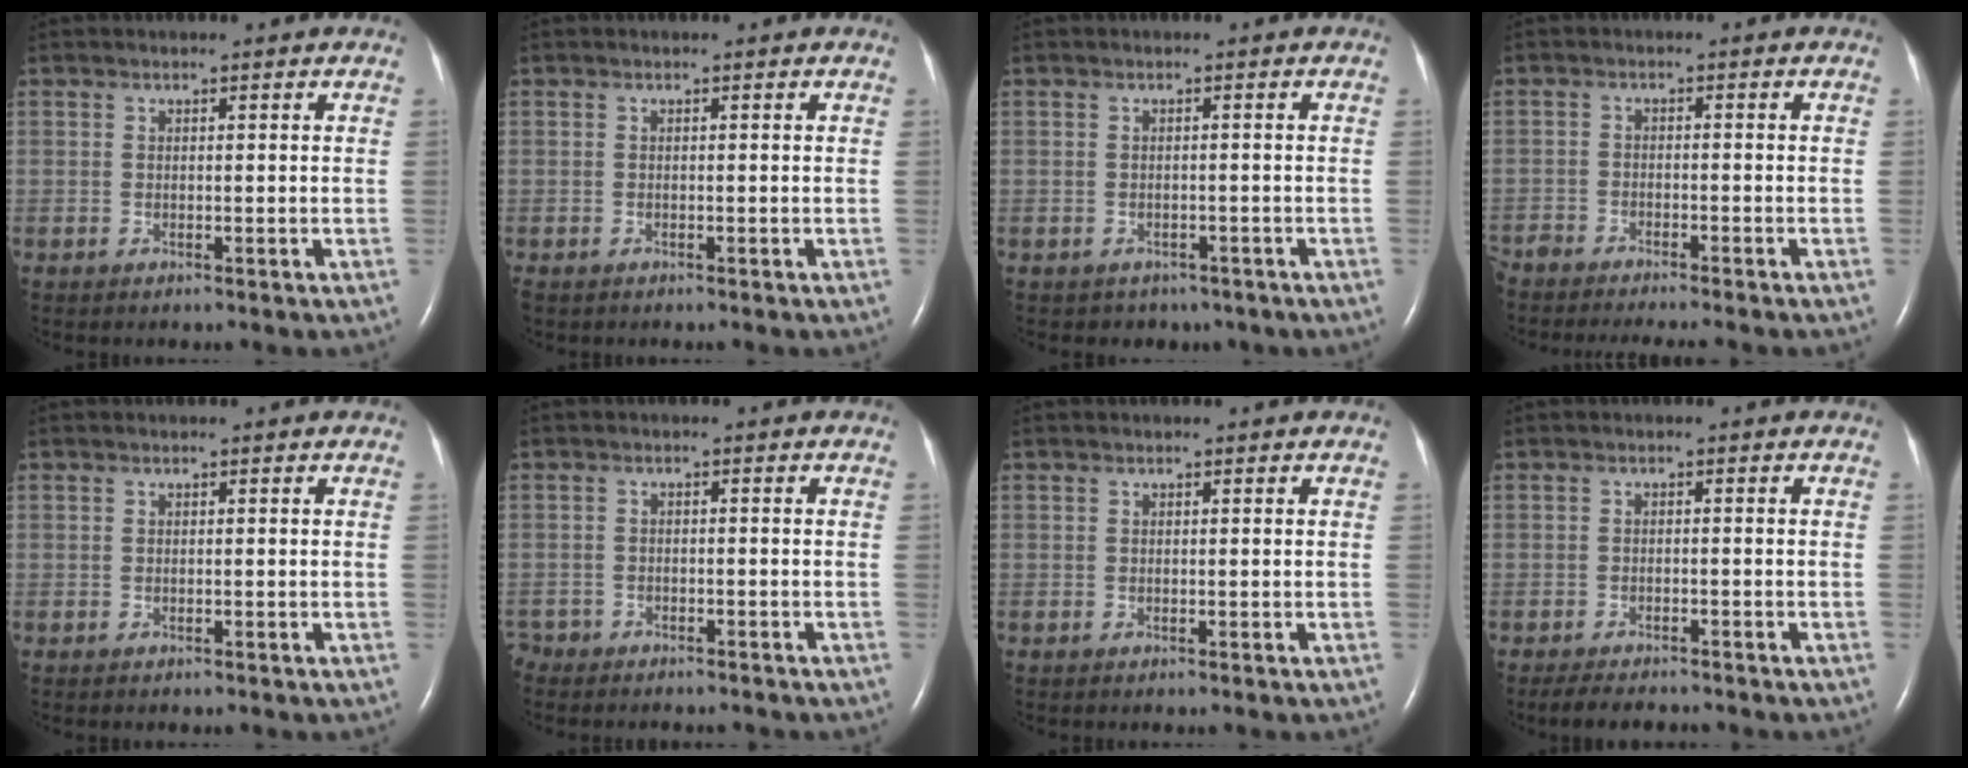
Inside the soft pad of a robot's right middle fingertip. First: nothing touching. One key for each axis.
{"total": 0.6, "fx": -0.4, "fy": 0.3, "fz": 0.1, "tx": -0.007, "ty": 0.001, "tz": -0.006}
{"total": 3.6, "fx": -2.5, "fy": 2.5, "fz": 0.4, "tx": -0.006, "ty": 0.011, "tz": -0.028}
{"total": 11.2, "fx": -10.2, "fy": 1.1, "fz": 4.5, "tx": -0.058, "ty": -0.020, "tz": -0.150}
{"total": 0.0}
{"total": 6.5, "fx": -6.0, "fy": 2.2, "fz": 1.1, "tx": -0.012, "ty": -0.006, "tz": -0.088}
{"total": 0.0}
{"total": 5.3, "fx": -4.7, "fy": 1.3, "fz": 2.0, "tx": -0.032, "ty": -0.010, "tz": -0.070}